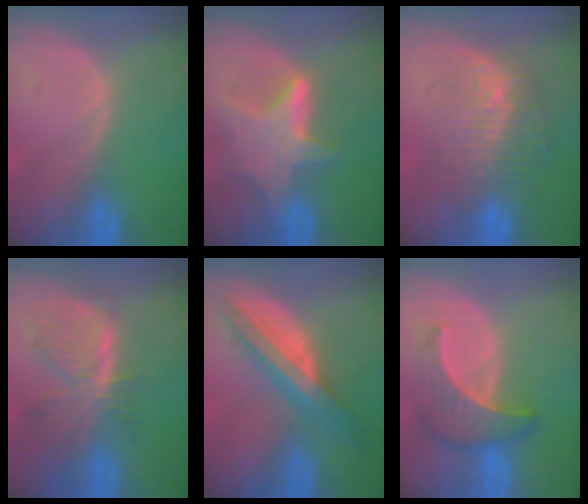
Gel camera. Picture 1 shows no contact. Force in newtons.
{"total": 6.8, "press": 6.6, "slide": 1.7}
{"total": 9.0, "press": 8.7, "slide": 2.4}
{"total": 7.9, "press": 7.0, "slide": 3.7}
{"total": 8.0, "press": 8.0, "slide": 0.6}
{"total": 6.2, "press": 6.1, "slide": 1.1}